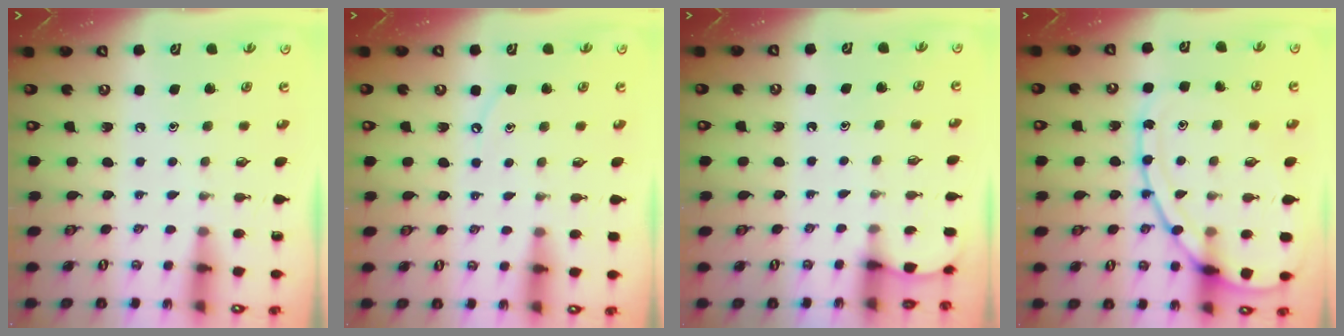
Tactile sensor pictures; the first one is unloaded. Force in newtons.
{"total": 3.3, "press": 3.3, "slide": 0.5}
{"total": 2.4, "press": 2.4, "slide": 0.2}
{"total": 14.3, "press": 14.3, "slide": 1.2}